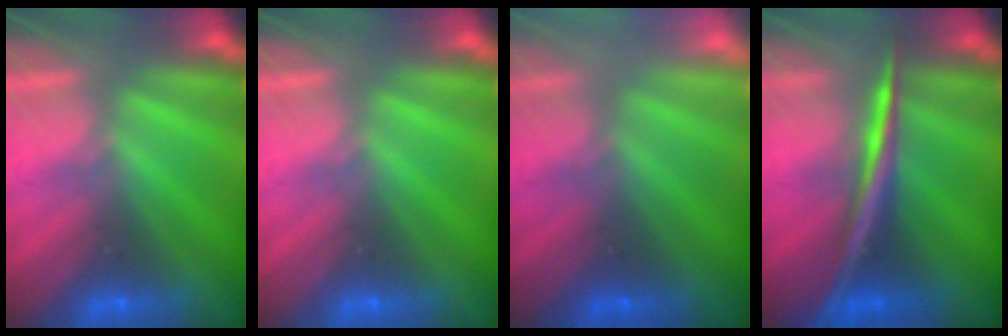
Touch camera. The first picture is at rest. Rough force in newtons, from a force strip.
{"total": 0.0}
{"total": 2.0}
{"total": 2.8}